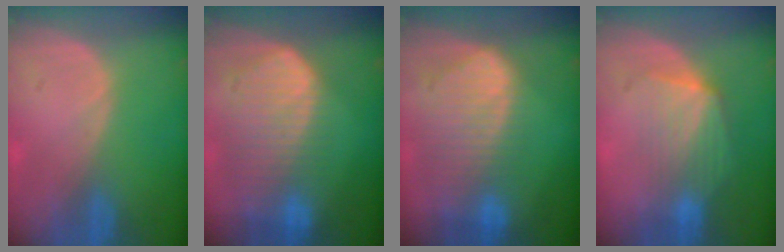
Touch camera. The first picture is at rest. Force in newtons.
{"total": 10.1, "press": 8.7, "slide": 5.2}
{"total": 10.5, "press": 9.0, "slide": 5.3}
{"total": 7.3, "press": 6.9, "slide": 2.6}